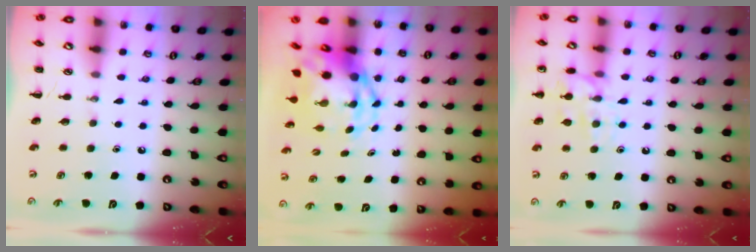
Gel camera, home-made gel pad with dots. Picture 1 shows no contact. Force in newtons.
{"total": 5.8, "press": 5.6, "slide": 1.5}
{"total": 12.4, "press": 12.4, "slide": 0.8}